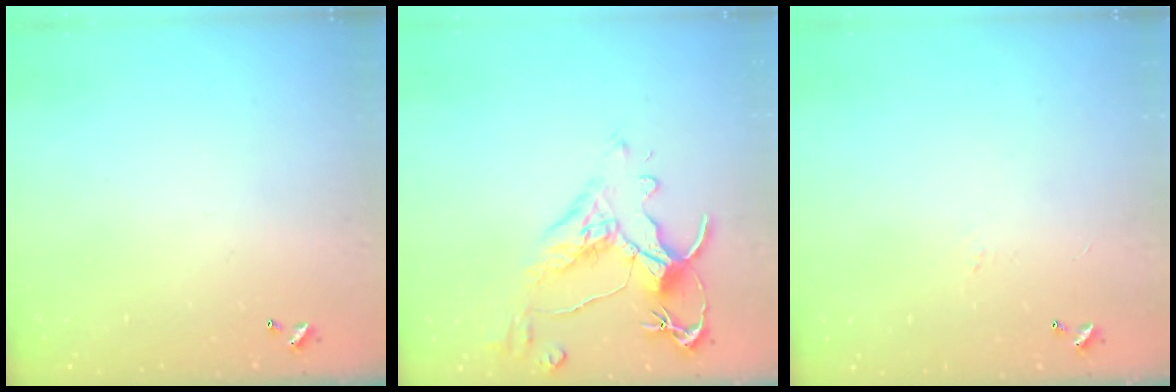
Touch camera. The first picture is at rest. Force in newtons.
{"total": 3.2, "press": 2.9, "slide": 1.4}
{"total": 0.0}